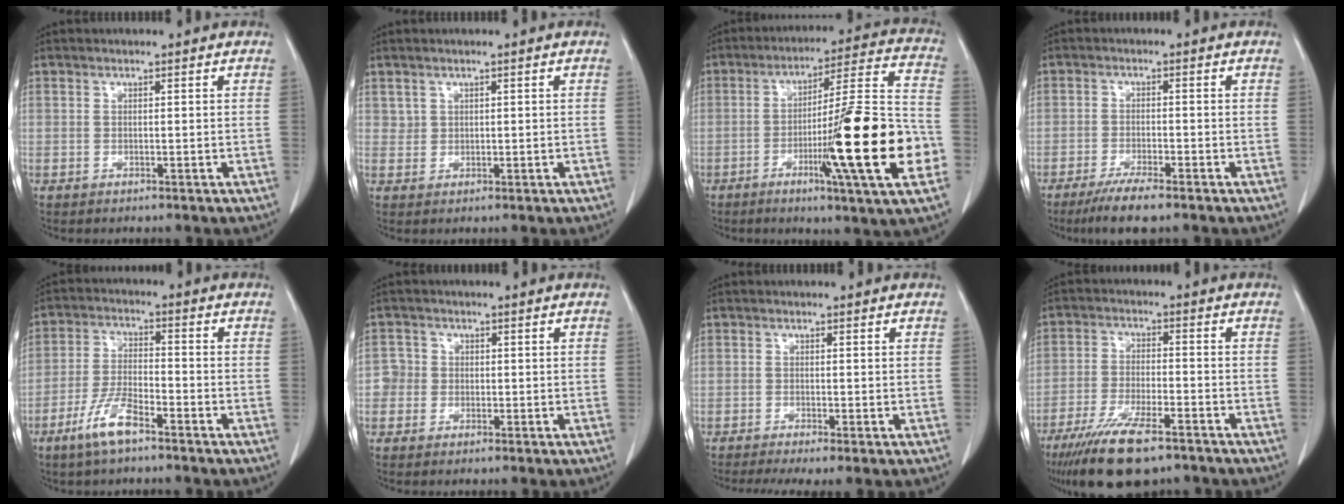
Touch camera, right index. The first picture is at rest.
{"total": 1.1, "force": [0.7, 0.9, 0.1], "torque": [0.004, 0.004, 0.012]}
{"total": 21.7, "force": [-6.0, -0.3, 20.8], "torque": [-0.288, -0.009, -0.095]}
{"total": 5.5, "force": [-4.0, 0.6, 3.7], "torque": [-0.071, -0.013, -0.070]}
{"total": 7.0, "force": [-4.6, 1.4, 5.0], "torque": [-0.108, -0.006, -0.091]}
{"total": 2.4, "force": [-0.6, 2.3, -0.1], "torque": [0.012, 0.009, -0.018]}
{"total": 4.8, "force": [-3.3, 0.5, 3.5], "torque": [-0.054, -0.013, -0.053]}
{"total": 12.5, "force": [-8.9, 2.8, 8.3], "torque": [-0.151, -0.028, -0.152]}